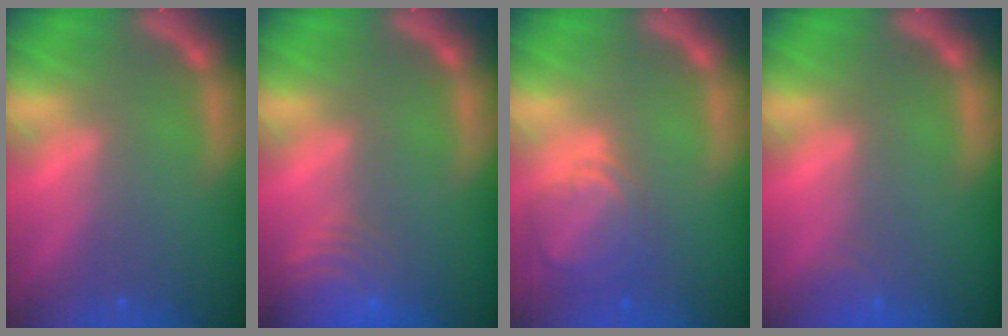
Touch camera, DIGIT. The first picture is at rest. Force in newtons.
{"total": 7.5}
{"total": 5.0}
{"total": 1.4}